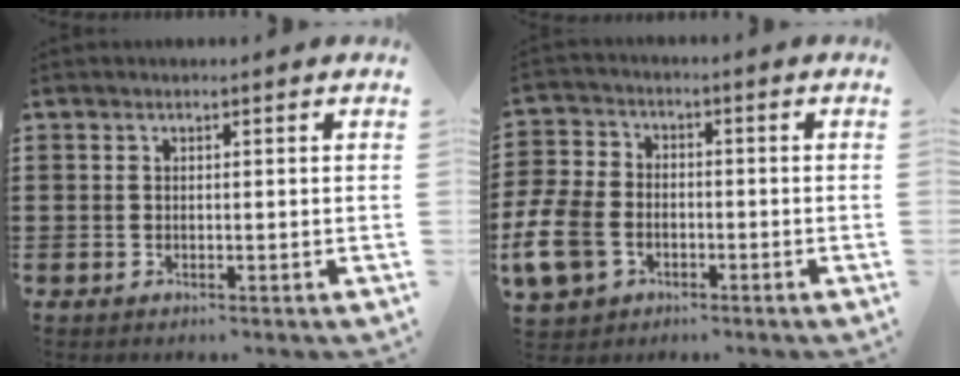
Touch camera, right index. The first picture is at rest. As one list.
[{"total": 8.6, "force": [-3.7, 5.8, 5.1], "torque": [-0.151, 0.001, -0.077]}]